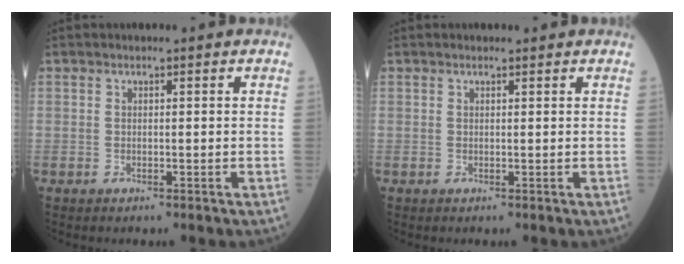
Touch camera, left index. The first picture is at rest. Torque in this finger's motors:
{"motor_torque": [-0.08, 0.02, -0.04, -0.01]}